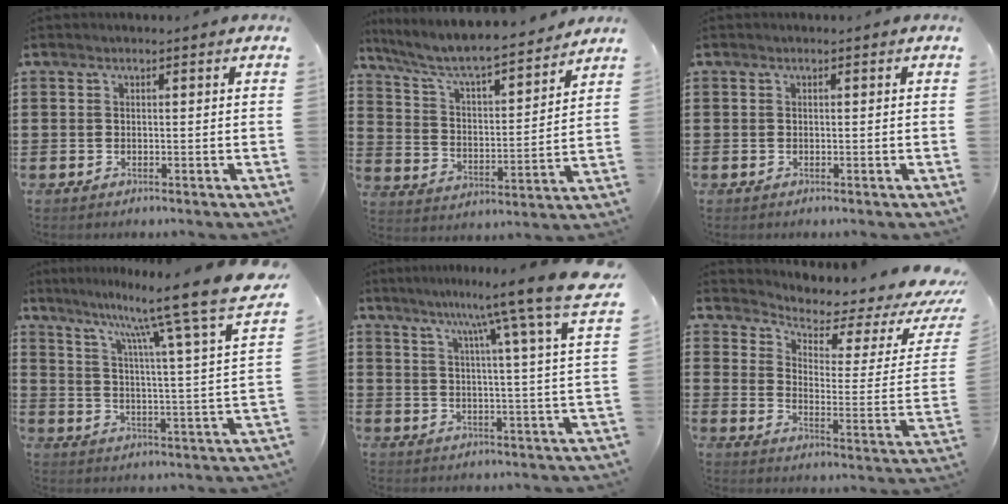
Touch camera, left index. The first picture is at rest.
{"total": 6.7, "force": [6.0, 0.4, 2.9], "torque": [-0.083, -0.045, 0.096]}
{"total": 0.0}
{"total": 11.3, "force": [9.6, -1.7, 5.7], "torque": [-0.122, -0.084, 0.145]}
{"total": 9.7, "force": [7.9, -1.5, 5.4], "torque": [-0.112, -0.055, 0.121]}
{"total": 3.2, "force": [2.8, 0.8, 1.3], "torque": [-0.041, -0.039, 0.039]}